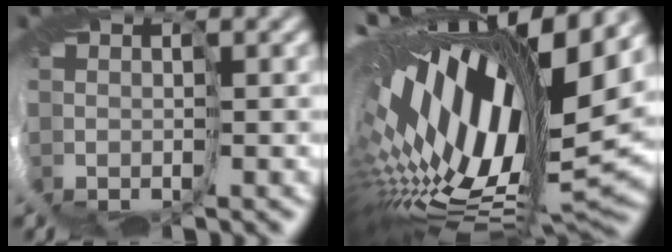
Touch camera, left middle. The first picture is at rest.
{"total": 18.6, "force": [3.7, 7.2, 16.7], "torque": [-0.306, -0.024, 0.075]}